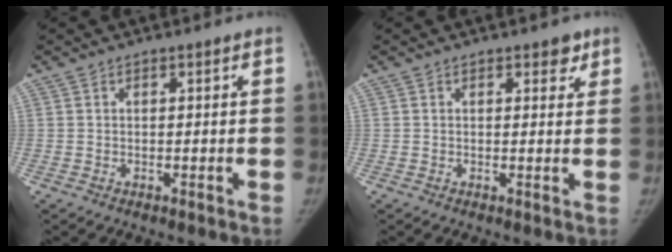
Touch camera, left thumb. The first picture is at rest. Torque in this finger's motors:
{"motor_torque": [0.21, -0.08, 0.52, -0.45, 0.02]}